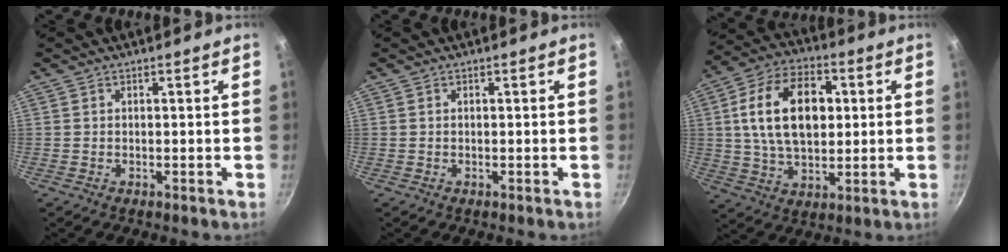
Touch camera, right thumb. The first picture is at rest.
{"total": 0.0}
{"total": 17.7, "force": [3.0, 10.9, 13.6], "torque": [-0.217, 0.010, 0.051]}